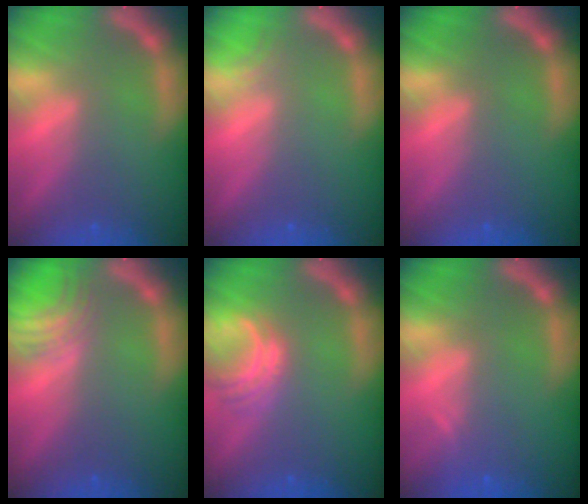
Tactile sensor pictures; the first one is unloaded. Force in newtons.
{"total": 0.9}
{"total": 0.0}
{"total": 3.9}
{"total": 3.4}
{"total": 0.9}